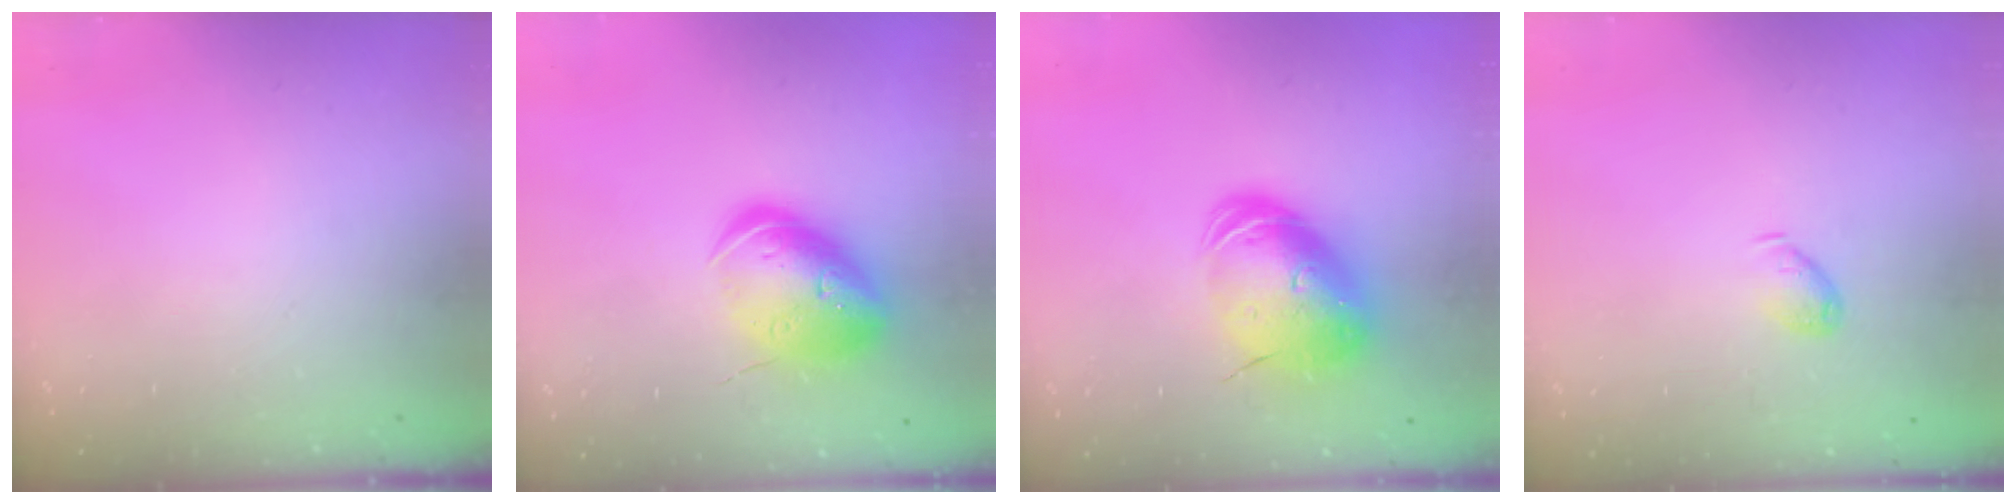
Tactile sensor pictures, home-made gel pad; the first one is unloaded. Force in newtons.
{"total": 17.2, "press": 17.0, "slide": 2.7}
{"total": 13.0, "press": 12.8, "slide": 2.1}
{"total": 4.9, "press": 4.9, "slide": 0.4}